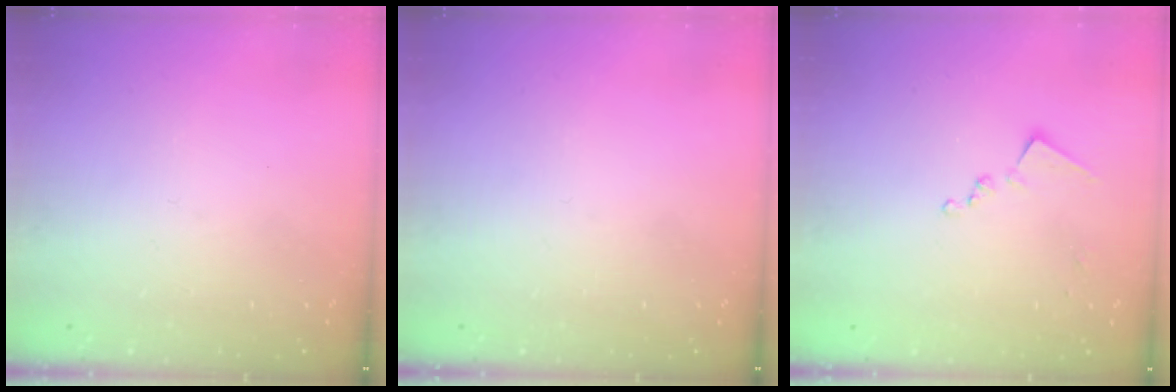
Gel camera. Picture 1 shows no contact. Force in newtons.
{"total": 0.0}
{"total": 9.0, "press": 8.9, "slide": 0.6}